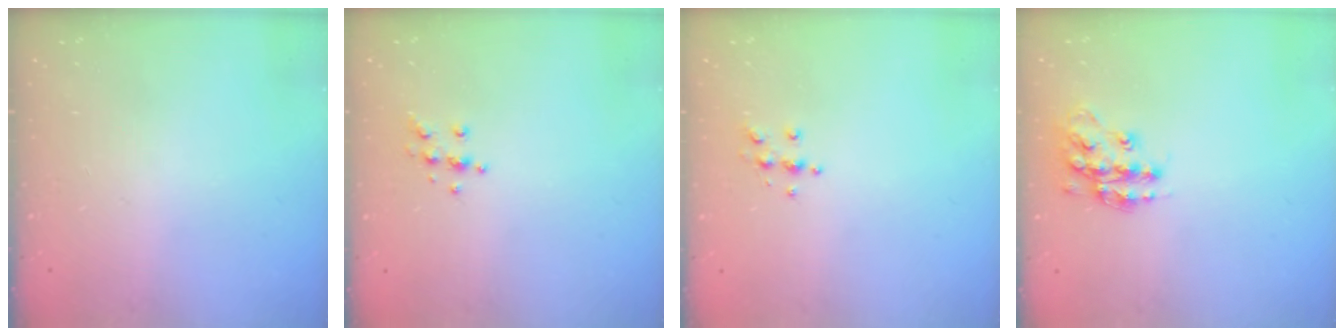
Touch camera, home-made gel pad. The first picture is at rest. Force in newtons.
{"total": 5.7, "press": 5.6, "slide": 1.1}
{"total": 5.1, "press": 5.1, "slide": 0.3}
{"total": 13.8, "press": 13.8, "slide": 0.8}